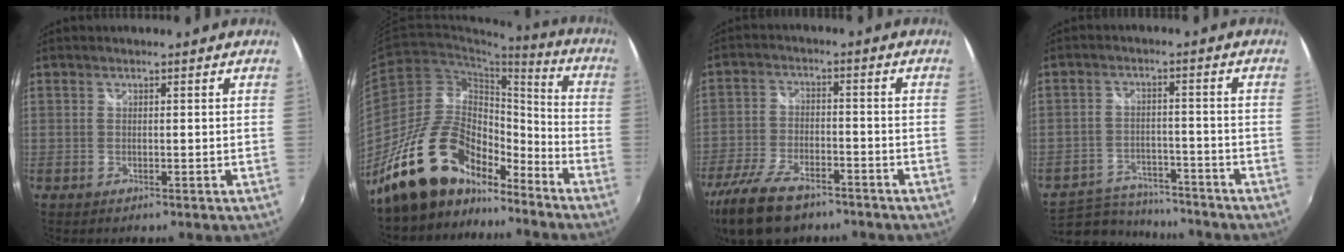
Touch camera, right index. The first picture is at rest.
{"total": 20.0, "force": [-14.6, 9.9, 9.6], "torque": [-0.179, 0.029, -0.235]}
{"total": 15.5, "force": [-11.3, 6.6, 8.3], "torque": [-0.194, -0.026, -0.200]}
{"total": 13.3, "force": [-11.4, 5.5, 3.9], "torque": [-0.109, 0.006, -0.165]}